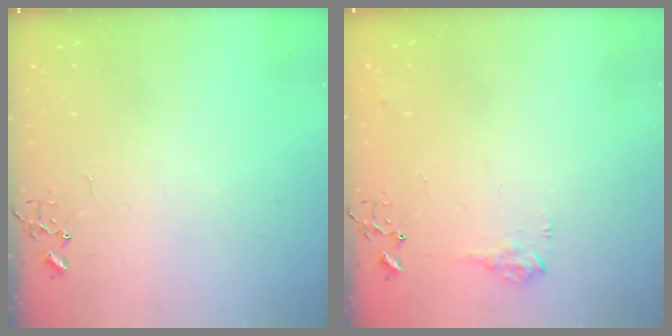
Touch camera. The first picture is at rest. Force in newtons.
{"total": 8.1, "press": 8.1, "slide": 0.3}